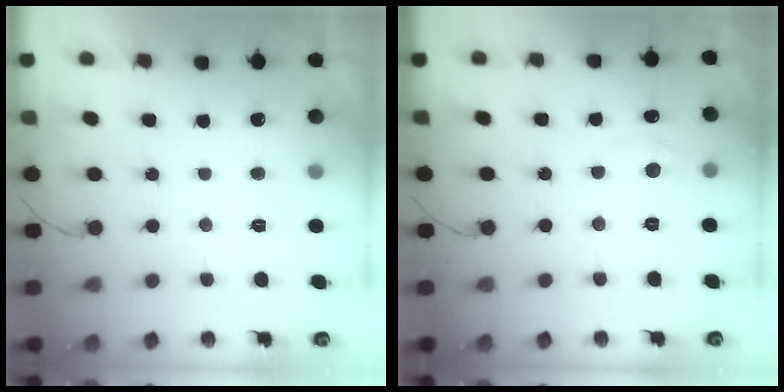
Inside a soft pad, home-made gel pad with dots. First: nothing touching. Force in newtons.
{"total": 6.2, "press": 6.1, "slide": 0.9}